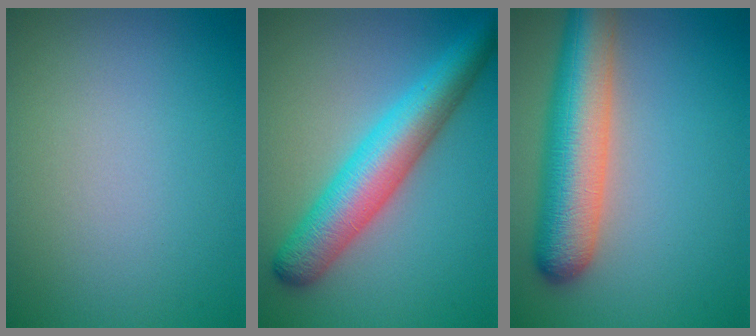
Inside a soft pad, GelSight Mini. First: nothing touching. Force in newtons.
{"total": 7.1, "press": 7.1, "slide": 0.2}
{"total": 8.6, "press": 8.6, "slide": 0.3}